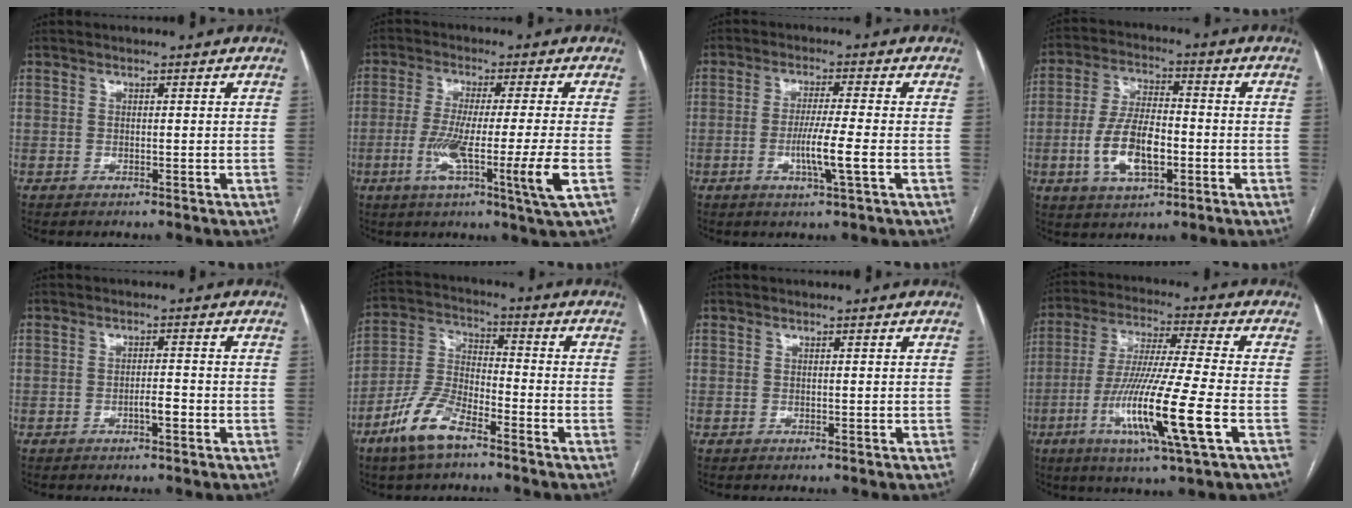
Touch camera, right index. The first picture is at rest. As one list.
[{"total": 11.6, "force": [-3.4, -1.3, 11.0], "torque": [-0.202, -0.030, -0.065]}, {"total": 6.3, "force": [-1.7, -0.6, 6.0], "torque": [-0.110, -0.012, -0.034]}, {"total": 10.5, "force": [-2.8, 4.4, 9.1], "torque": [-0.188, 0.006, -0.049]}, {"total": 2.2, "force": [-1.1, 0.4, 1.9], "torque": [-0.029, 0.002, -0.018]}, {"total": 10.1, "force": [-6.5, 3.6, 6.8], "torque": [-0.156, -0.002, -0.132]}, {"total": 0.0}, {"total": 16.5, "force": [-5.4, -0.3, 15.5], "torque": [-0.309, -0.026, -0.102]}]